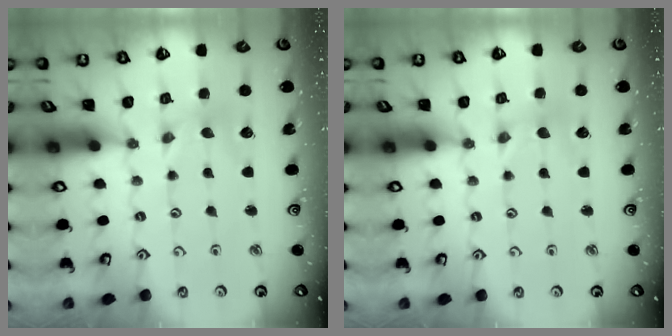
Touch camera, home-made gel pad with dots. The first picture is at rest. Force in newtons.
{"total": 0.0}